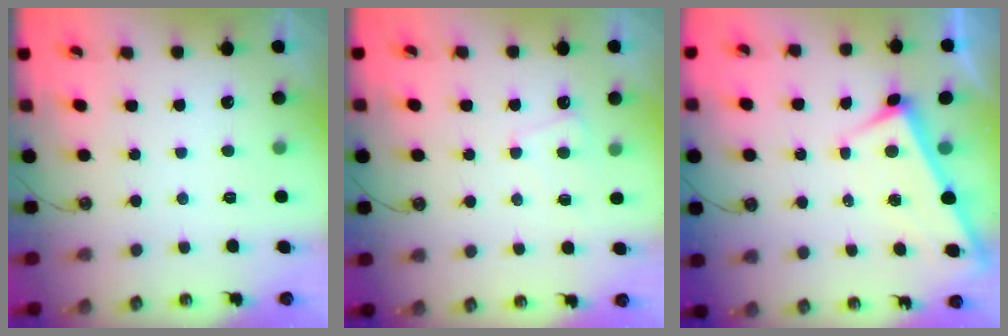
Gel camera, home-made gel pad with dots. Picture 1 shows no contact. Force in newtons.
{"total": 1.1, "press": 1.0, "slide": 0.4}
{"total": 2.9, "press": 2.9, "slide": 0.2}